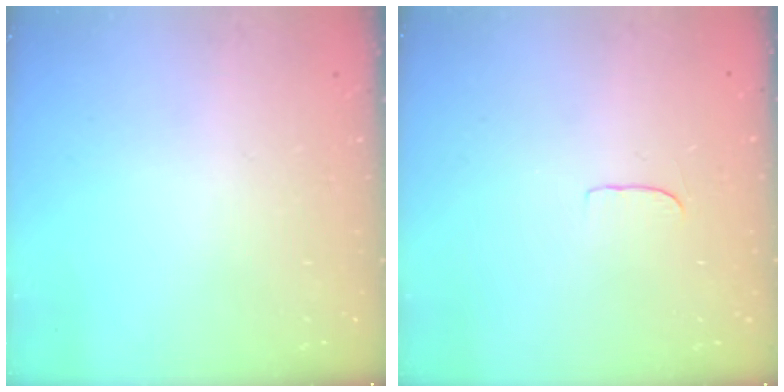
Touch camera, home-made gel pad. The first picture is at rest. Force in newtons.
{"total": 4.1, "press": 4.1, "slide": 0.3}